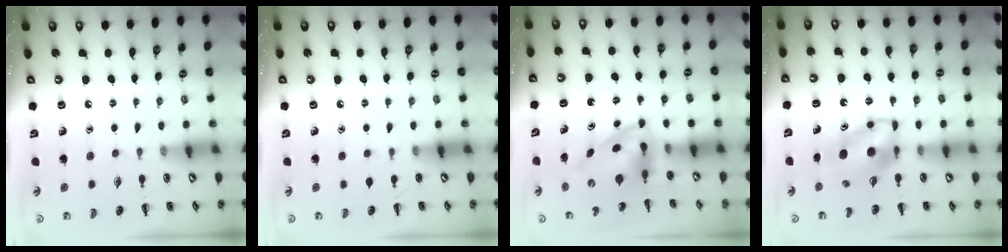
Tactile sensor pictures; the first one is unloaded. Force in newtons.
{"total": 0.0}
{"total": 4.0, "press": 3.9, "slide": 0.8}
{"total": 6.3, "press": 6.2, "slide": 1.0}